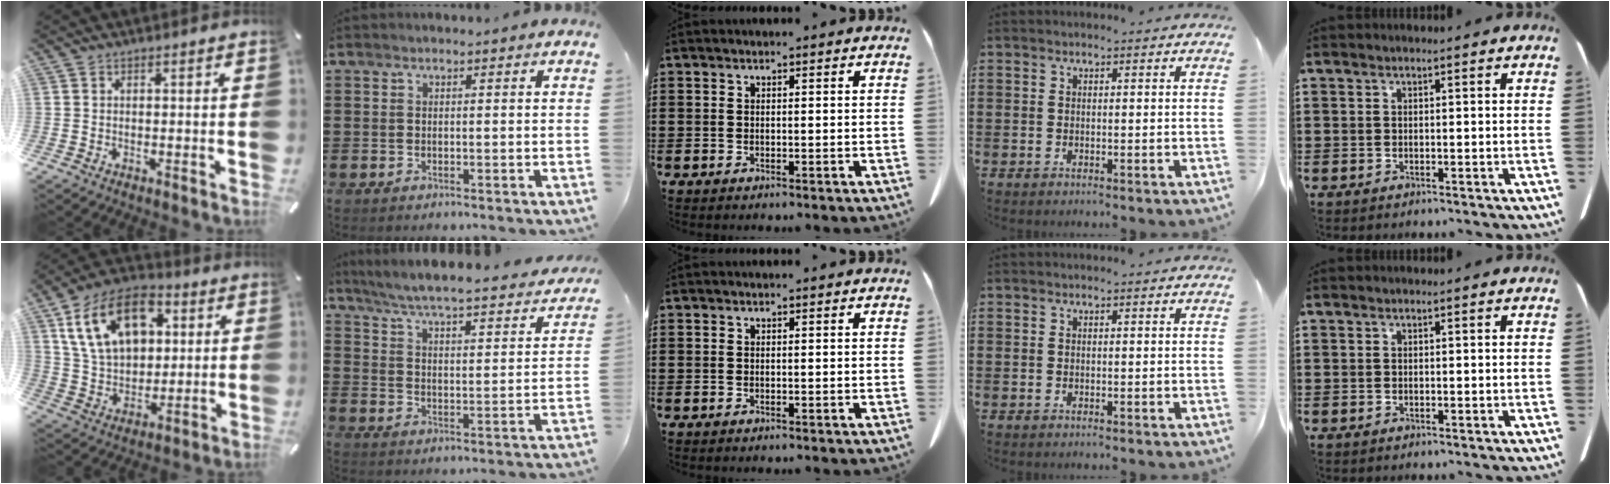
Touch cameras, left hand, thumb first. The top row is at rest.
{"thumb": {"total": 17.3, "force": [6.4, 12.1, 10.6], "torque": [-0.201, -0.006, 0.118]}, "index": {"total": 5.2, "force": [4.9, -0.3, 1.7], "torque": [-0.057, -0.041, 0.078]}}